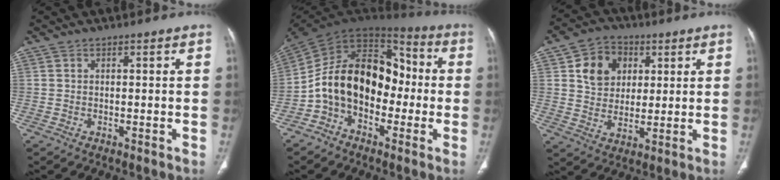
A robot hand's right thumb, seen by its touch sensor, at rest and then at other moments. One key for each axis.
{"total": 18.1, "fx": -3.1, "fy": 12.6, "fz": 12.7, "tx": -0.182, "ty": 0.071, "tz": -0.061}
{"total": 10.5, "fx": 3.4, "fy": 8.3, "fz": 5.4, "tx": -0.058, "ty": -0.008, "tz": 0.061}